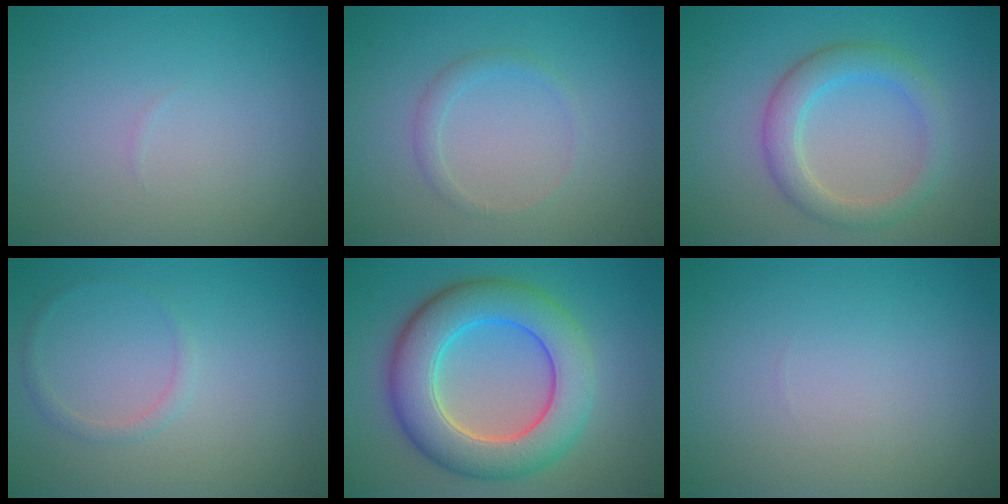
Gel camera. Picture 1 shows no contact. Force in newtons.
{"total": 1.3, "press": 1.3, "slide": 0.0}
{"total": 3.6, "press": 3.6, "slide": 0.2}
{"total": 0.9, "press": 0.9, "slide": 0.1}
{"total": 8.9, "press": 8.9, "slide": 0.2}
{"total": 0.0}